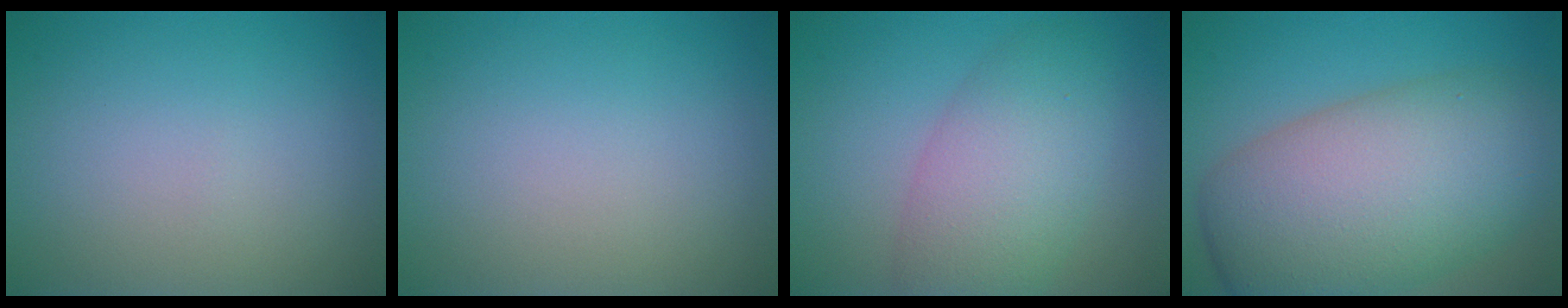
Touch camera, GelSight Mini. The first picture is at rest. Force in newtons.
{"total": 0.0}
{"total": 6.2, "press": 6.1, "slide": 0.3}
{"total": 12.4, "press": 12.4, "slide": 0.3}